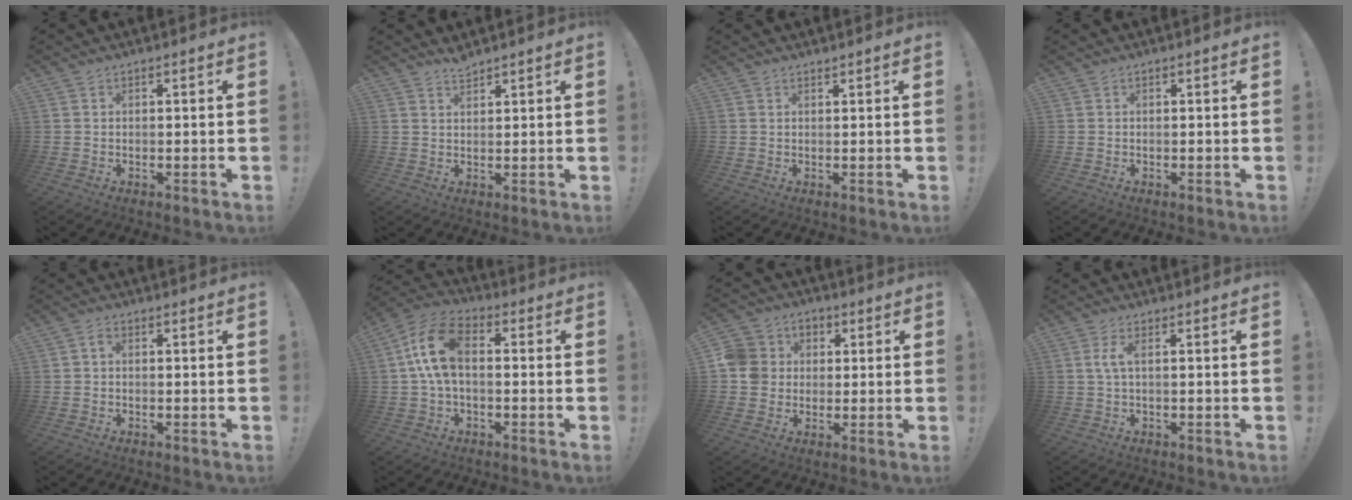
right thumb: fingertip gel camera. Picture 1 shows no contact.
{"total": 2.4, "force": [2.3, 0.4, 0.5], "torque": [-0.003, -0.016, 0.040]}
{"total": 0.7, "force": [0.7, 0.0, 0.0], "torque": [0.002, -0.002, 0.013]}
{"total": 0.0}
{"total": 1.3, "force": [-0.4, 0.8, 1.0], "torque": [-0.023, 0.007, -0.006]}
{"total": 12.8, "force": [1.4, 7.1, 10.6], "torque": [-0.209, 0.011, 0.027]}
{"total": 9.5, "force": [0.1, 9.0, 3.0], "torque": [-0.043, 0.012, 0.005]}
{"total": 3.7, "force": [0.6, 0.7, 3.6], "torque": [-0.079, 0.000, 0.009]}